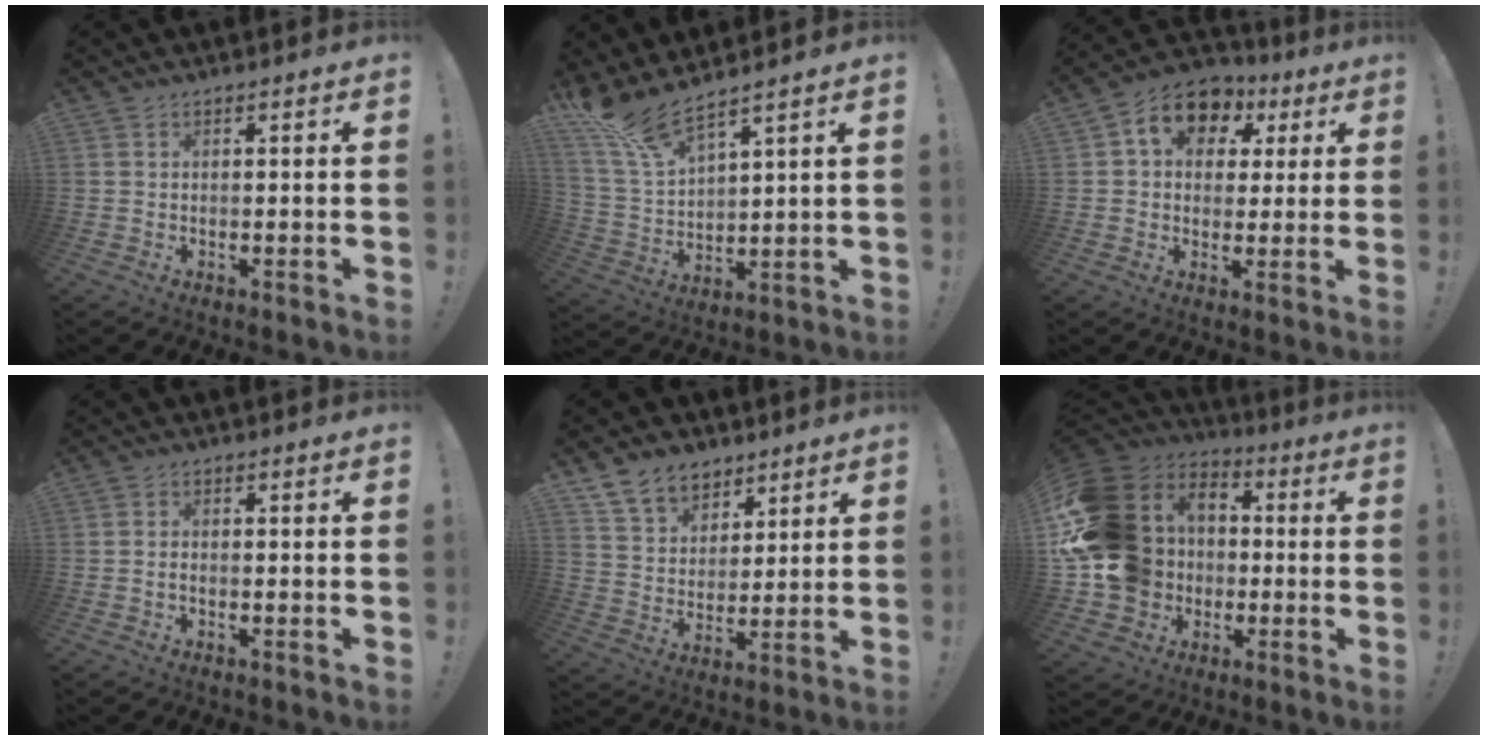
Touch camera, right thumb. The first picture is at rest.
{"total": 10.8, "force": [9.4, 1.7, 5.0], "torque": [-0.117, -0.063, 0.174]}
{"total": 11.4, "force": [4.1, 8.8, 6.0], "torque": [-0.092, -0.009, 0.080]}
{"total": 1.0, "force": [-0.6, 0.3, 0.8], "torque": [-0.022, 0.005, -0.010]}
{"total": 11.5, "force": [7.9, 7.8, 3.0], "torque": [-0.056, -0.051, 0.156]}
{"total": 22.0, "force": [-0.3, 19.0, 11.0], "torque": [-0.212, 0.008, 0.038]}